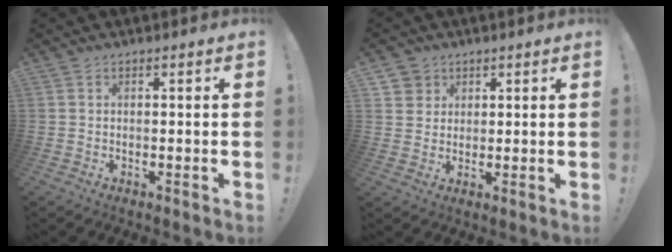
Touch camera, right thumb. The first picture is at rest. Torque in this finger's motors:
{"motor_torque": [0.31, 0.11, 0.12, -0.14, 0.00]}